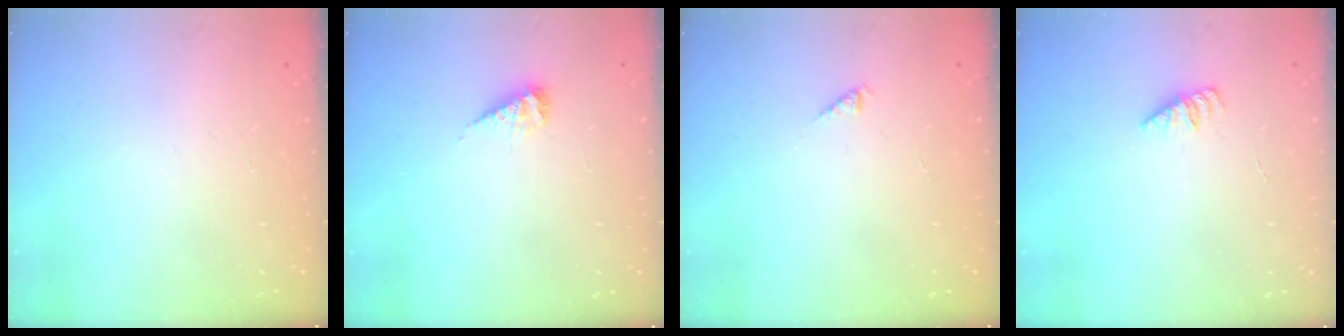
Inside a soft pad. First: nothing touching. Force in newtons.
{"total": 7.4, "press": 7.4, "slide": 0.6}
{"total": 0.0}
{"total": 1.9, "press": 1.9, "slide": 0.4}